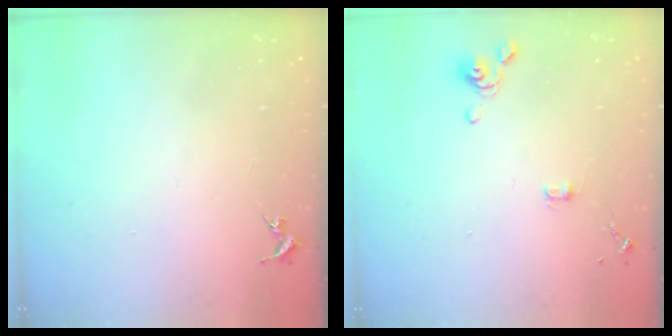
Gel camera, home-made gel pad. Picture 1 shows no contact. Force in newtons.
{"total": 4.4, "press": 4.0, "slide": 1.8}